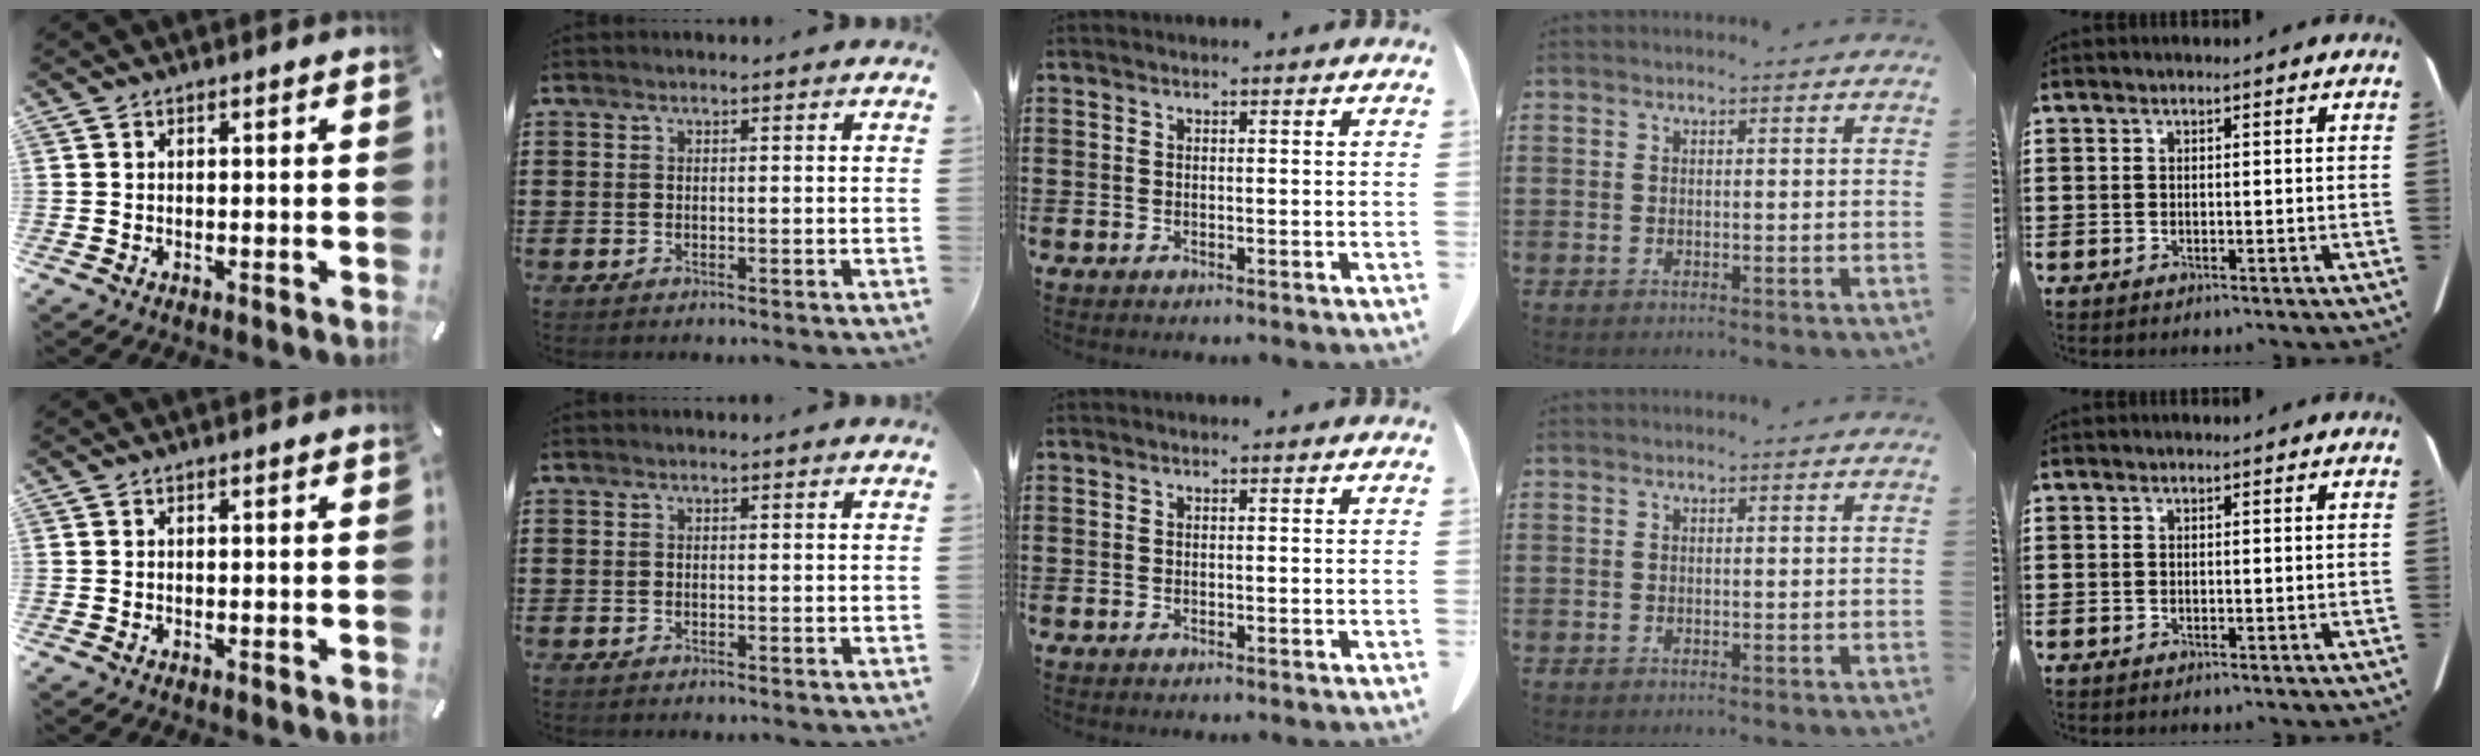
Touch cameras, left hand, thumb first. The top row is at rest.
{}